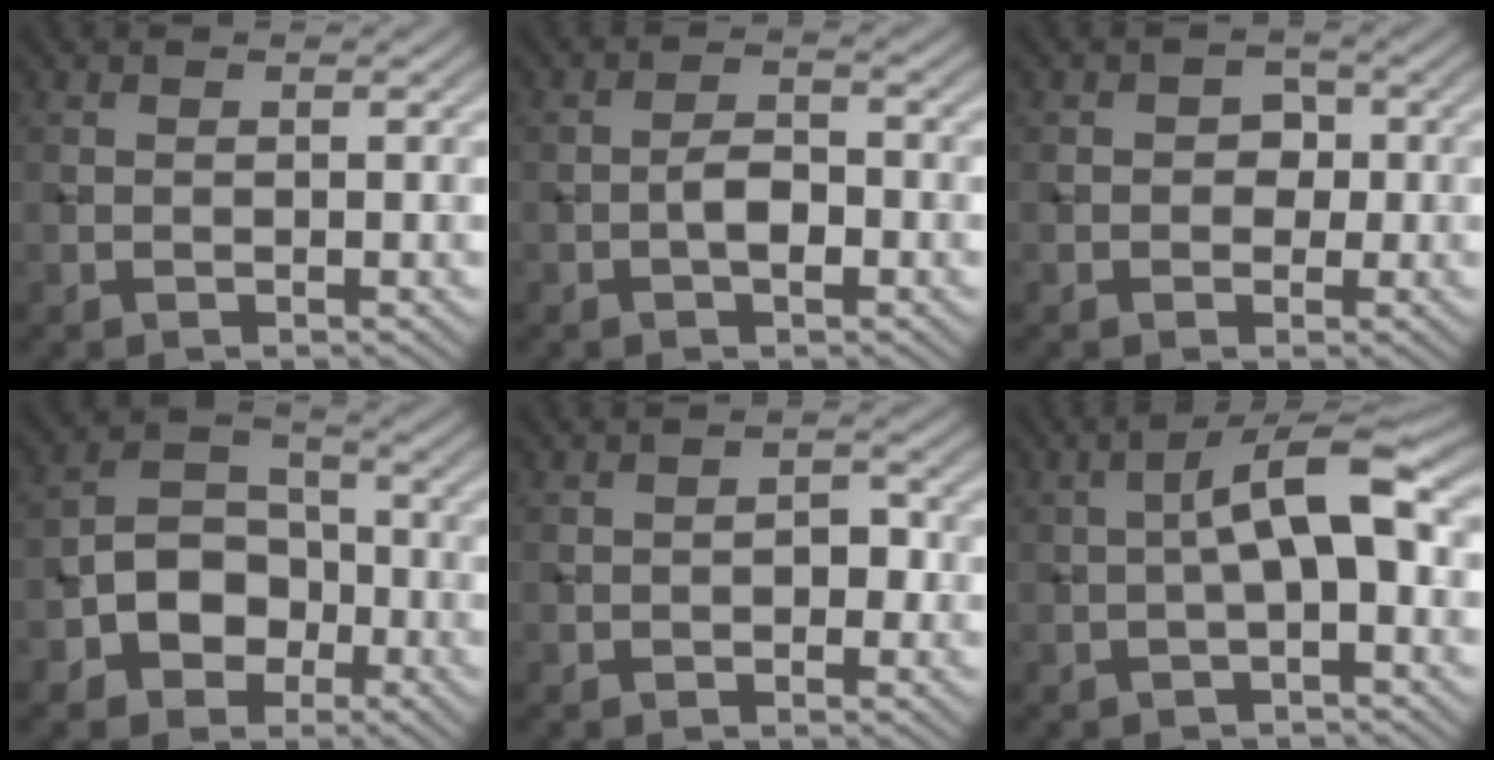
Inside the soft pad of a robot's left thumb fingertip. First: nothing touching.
{"total": 3.0, "force": [-1.1, 1.4, 2.4], "torque": [-0.040, 0.008, -0.025]}
{"total": 2.3, "force": [-0.1, 2.0, 1.1], "torque": [-0.003, 0.002, -0.009]}
{"total": 7.3, "force": [-3.1, 5.6, 3.6], "torque": [-0.066, 0.005, -0.072]}
{"total": 2.0, "force": [-0.5, 1.2, 1.5], "torque": [-0.023, 0.003, -0.012]}
{"total": 6.3, "force": [-0.3, 1.6, 6.1], "torque": [-0.103, 0.021, -0.012]}